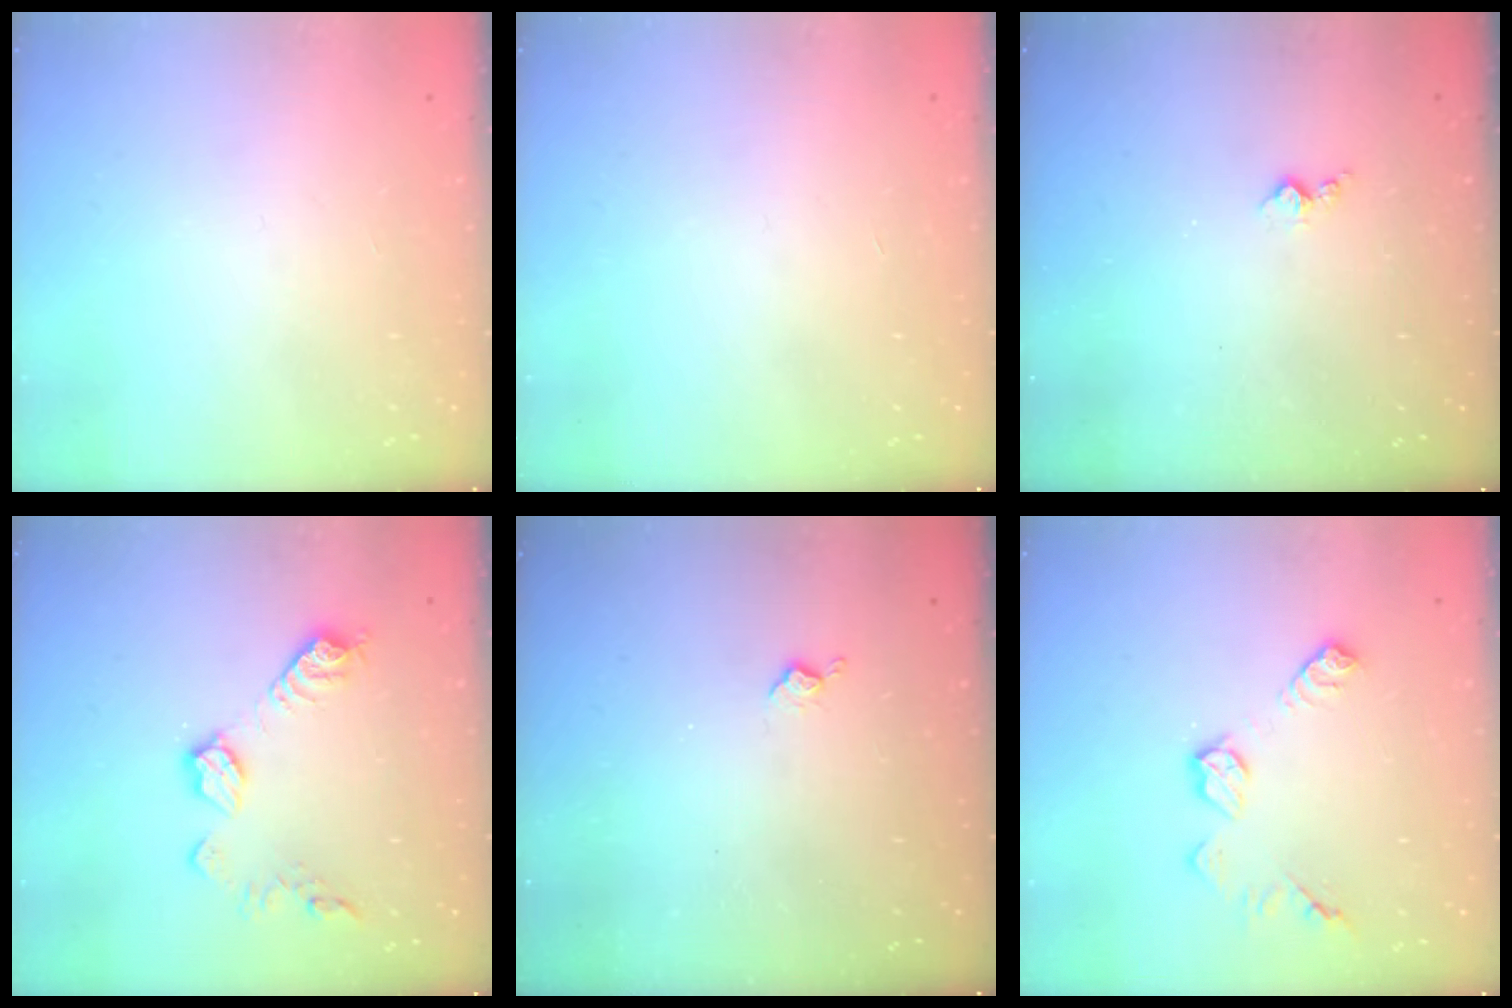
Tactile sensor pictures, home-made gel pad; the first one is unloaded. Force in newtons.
{"total": 0.0}
{"total": 3.7, "press": 3.7, "slide": 0.4}
{"total": 11.4, "press": 11.4, "slide": 0.4}
{"total": 4.1, "press": 4.0, "slide": 0.7}
{"total": 9.1, "press": 9.1, "slide": 0.2}